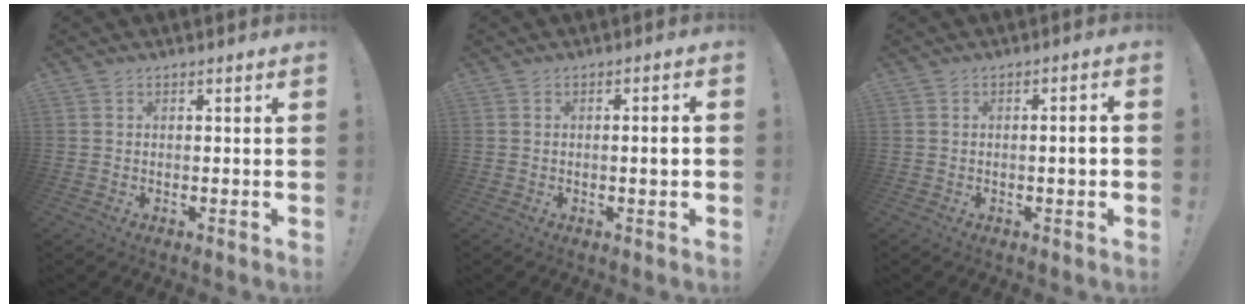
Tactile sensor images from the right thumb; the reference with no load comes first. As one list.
[{"total": 3.1, "force": [-0.4, 0.1, 3.1], "torque": [-0.045, -0.002, -0.008]}, {"total": 3.2, "force": [-0.5, 0.1, 3.2], "torque": [-0.046, -0.002, -0.011]}]